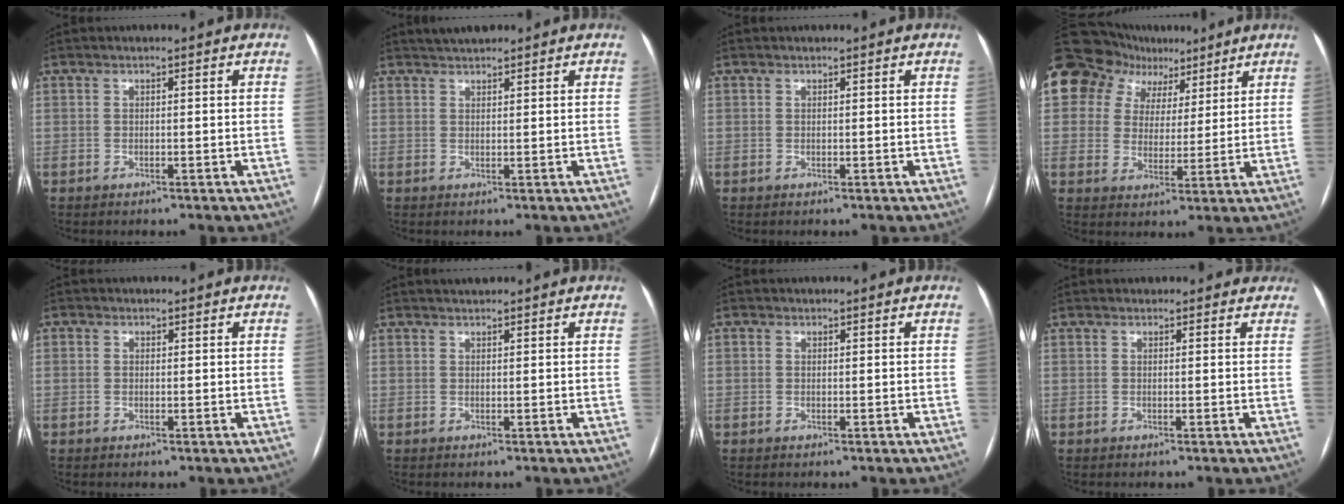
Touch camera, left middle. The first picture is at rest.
{"total": 2.3, "force": [2.2, 0.6, 0.5], "torque": [-0.009, 0.018, 0.039]}
{"total": 0.0}
{"total": 16.3, "force": [10.0, 11.6, 5.8], "torque": [-0.129, 0.066, 0.167]}
{"total": 1.0, "force": [0.1, 0.9, 0.5], "torque": [-0.011, 0.003, 0.000]}
{"total": 0.9, "force": [0.9, 0.2, 0.1], "torque": [-0.009, 0.013, 0.020]}
{"total": 0.7, "force": [0.1, 0.6, 0.3], "torque": [-0.005, 0.001, -0.001]}
{"total": 2.6, "force": [2.1, 1.5, 0.2], "torque": [0.004, 0.006, 0.013]}